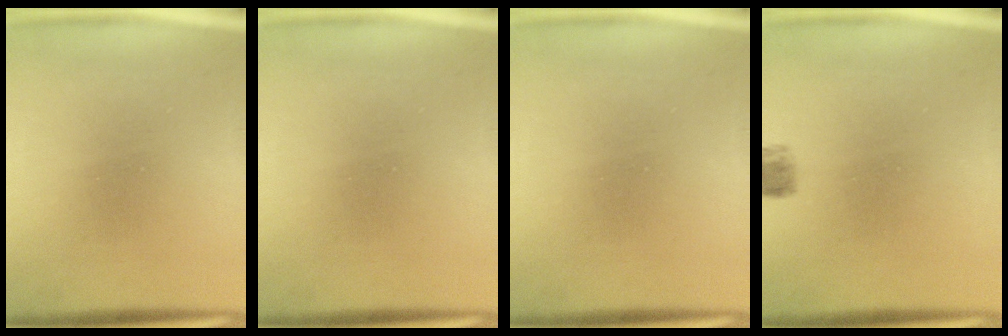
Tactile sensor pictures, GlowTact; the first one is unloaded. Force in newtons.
{"total": 0.0}
{"total": 0.0}
{"total": 2.6}